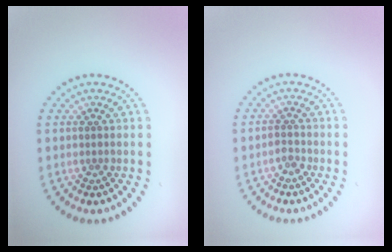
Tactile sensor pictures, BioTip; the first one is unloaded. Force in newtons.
{"total": 1.0, "press": 0.9, "slide": 0.6}